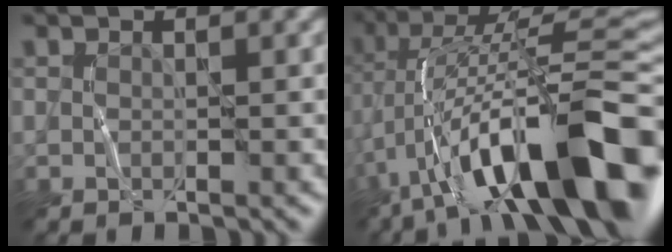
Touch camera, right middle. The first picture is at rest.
{"total": 14.6, "force": [-4.9, 4.3, 13.0], "torque": [-0.214, 0.041, -0.078]}